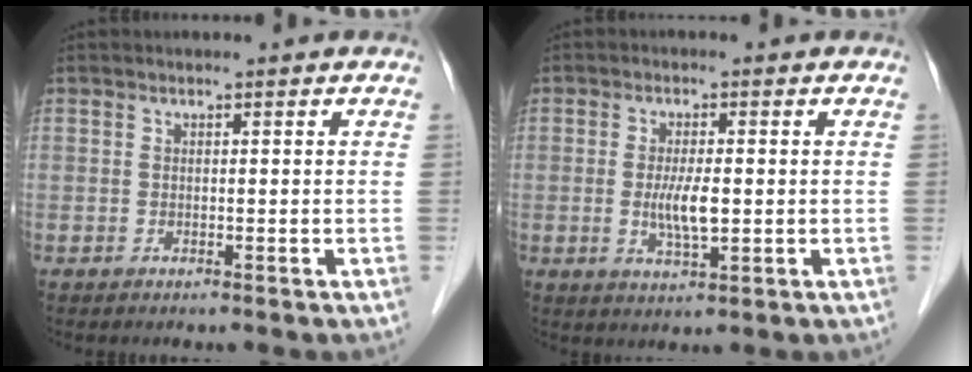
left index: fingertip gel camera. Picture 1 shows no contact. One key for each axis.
{"total": 4.8, "fx": -0.4, "fy": 1.0, "fz": 4.7, "tx": -0.095, "ty": -0.010, "tz": -0.007}